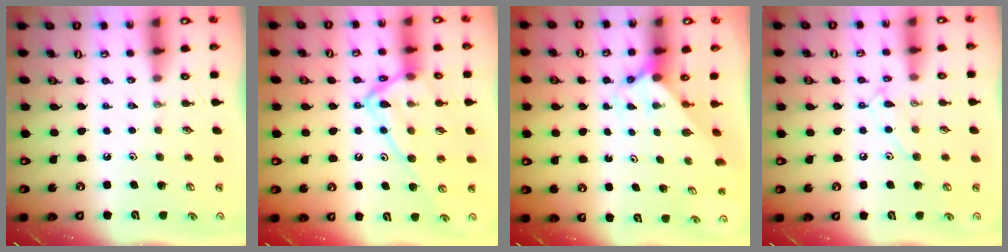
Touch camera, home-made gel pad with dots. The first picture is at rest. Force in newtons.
{"total": 17.2, "press": 17.2, "slide": 1.4}
{"total": 1.6, "press": 1.6, "slide": 0.1}
{"total": 9.4, "press": 9.4, "slide": 0.8}